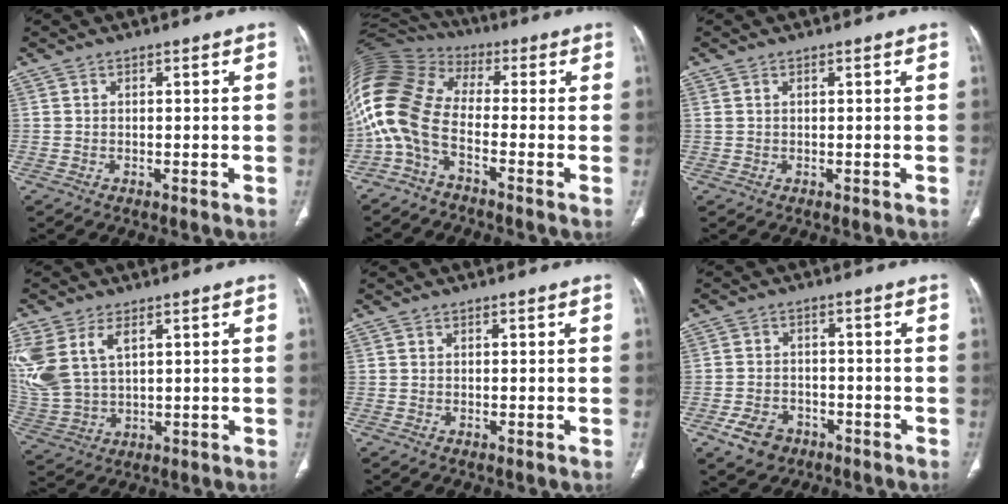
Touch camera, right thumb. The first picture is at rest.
{"total": 14.8, "force": [-4.2, 8.2, 11.6], "torque": [-0.255, 0.065, -0.096]}
{"total": 0.6, "force": [0.3, 0.4, 0.4], "torque": [-0.010, 0.009, 0.008]}
{"total": 14.1, "force": [5.2, 8.5, 9.9], "torque": [-0.246, -0.008, 0.118]}
{"total": 0.0}
{"total": 6.1, "force": [-3.4, 4.4, 2.3], "torque": [-0.035, 0.023, -0.052]}